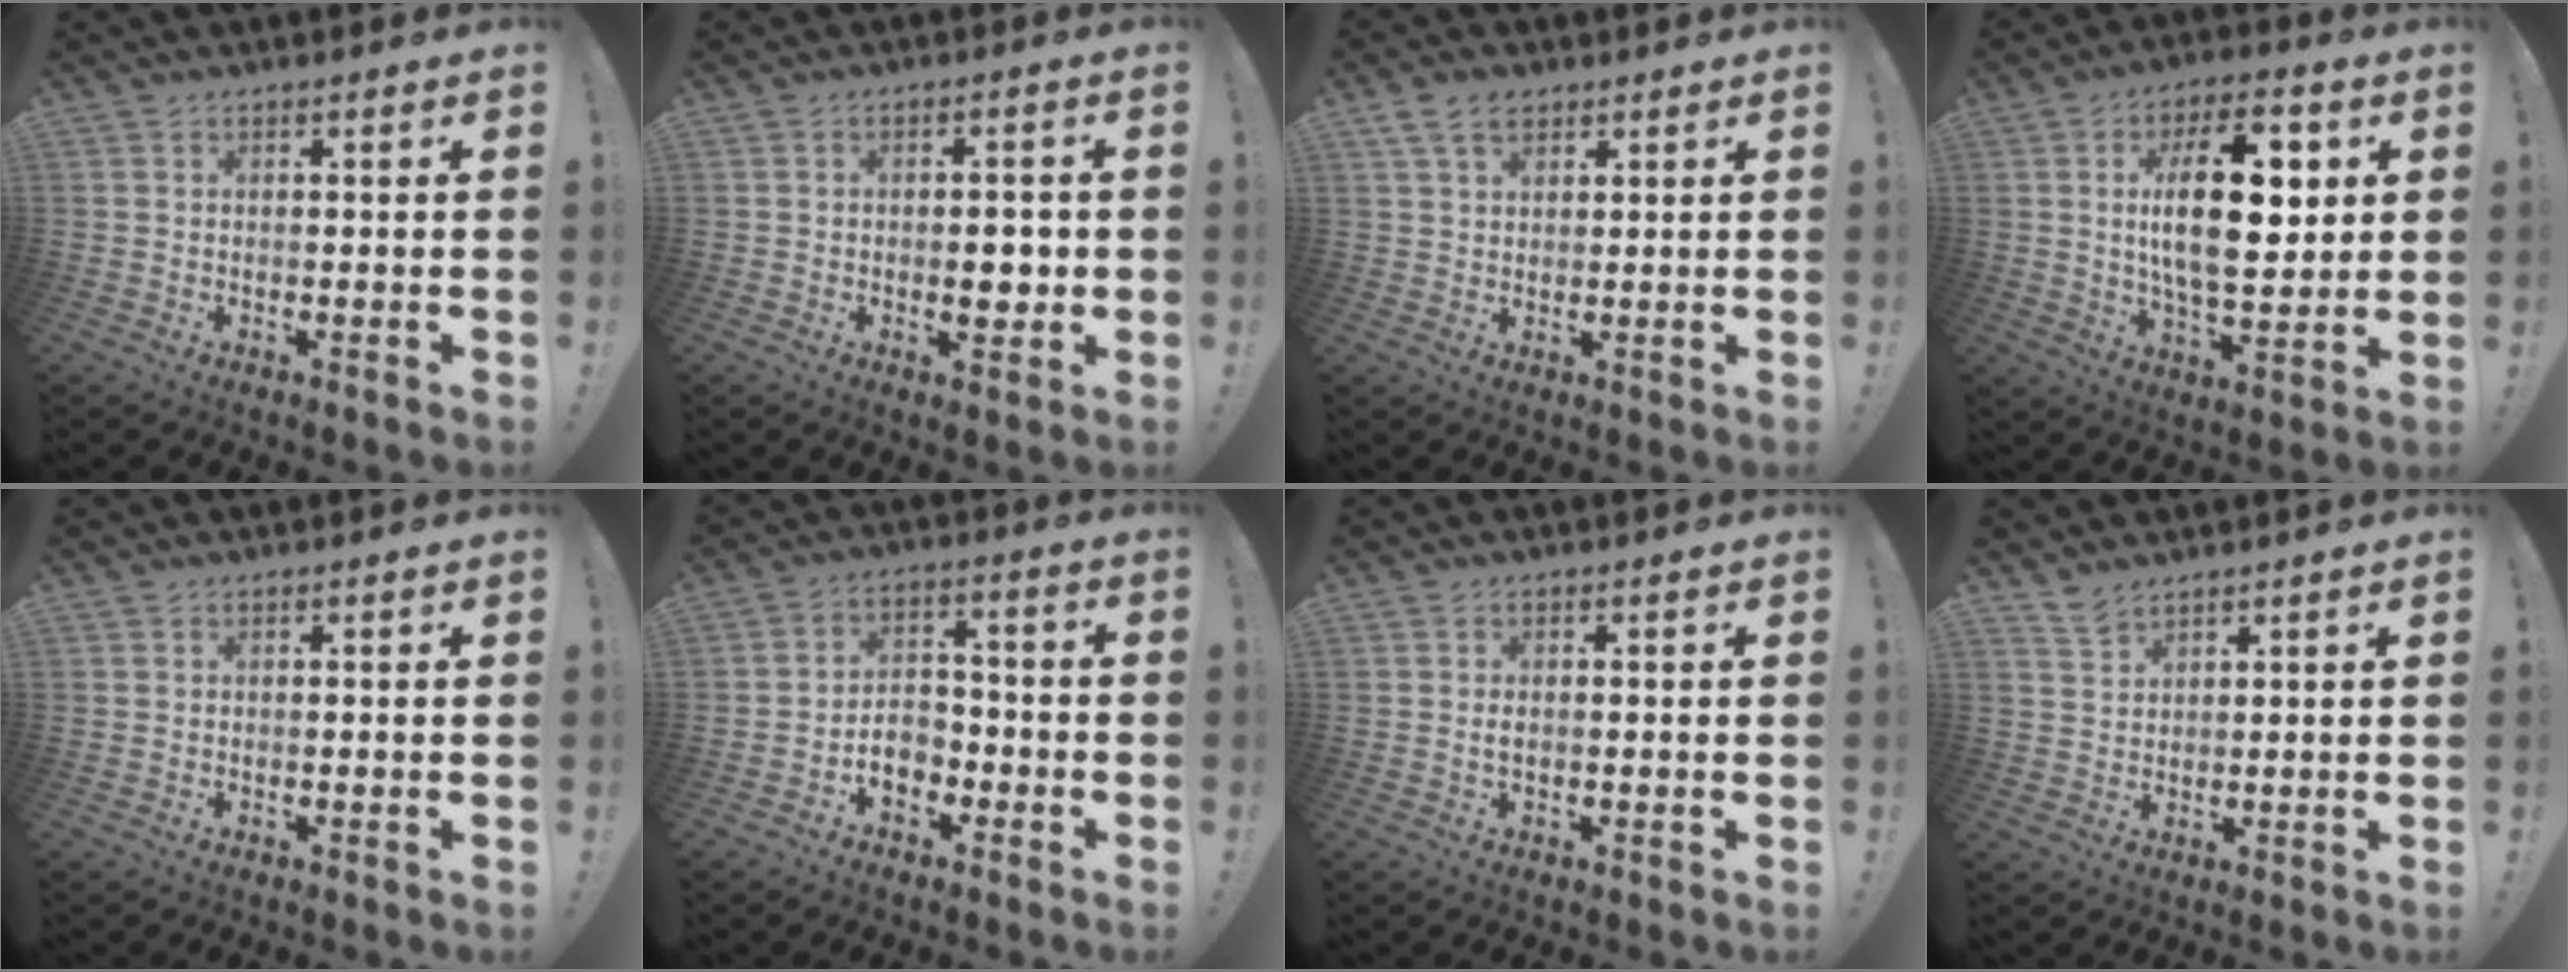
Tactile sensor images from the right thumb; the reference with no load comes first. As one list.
[{"total": 4.6, "force": [-0.7, 2.5, 3.8], "torque": [-0.032, -0.003, -0.018]}, {"total": 5.7, "force": [3.3, 3.7, 2.8], "torque": [-0.054, -0.004, 0.065]}, {"total": 19.7, "force": [4.2, 8.8, 17.1], "torque": [-0.275, -0.002, 0.056]}, {"total": 0.0}, {"total": 7.4, "force": [-3.4, 5.3, 3.9], "torque": [-0.067, 0.020, -0.057]}, {"total": 0.7, "force": [0.0, 0.4, 0.6], "torque": [-0.007, 0.000, -0.002]}, {"total": 3.5, "force": [3.1, 1.2, 1.3], "torque": [-0.023, -0.021, 0.057]}]